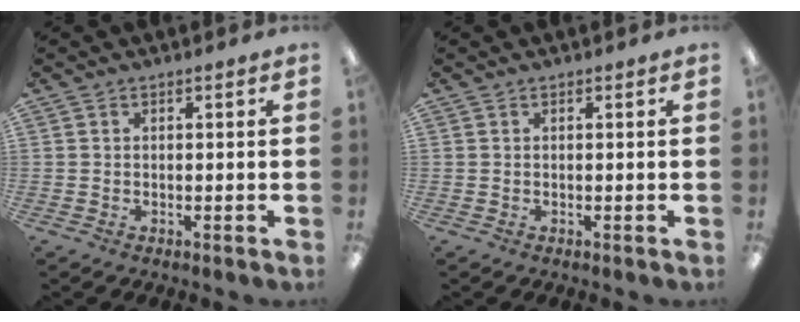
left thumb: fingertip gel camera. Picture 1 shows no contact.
{"total": 0.0}